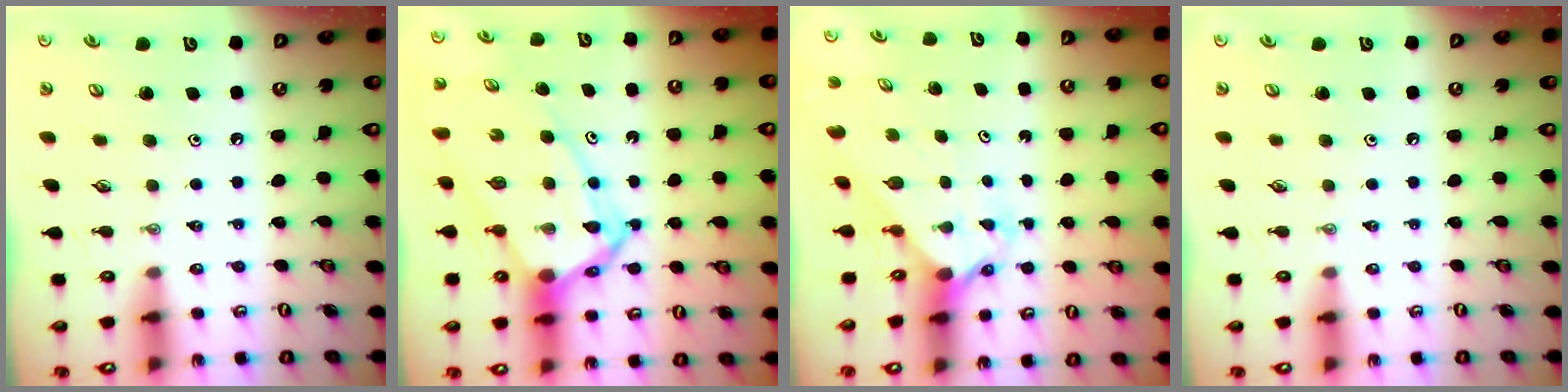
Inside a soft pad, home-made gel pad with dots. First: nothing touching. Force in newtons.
{"total": 13.6, "press": 13.6, "slide": 1.3}
{"total": 2.5, "press": 2.5, "slide": 0.3}
{"total": 0.0}